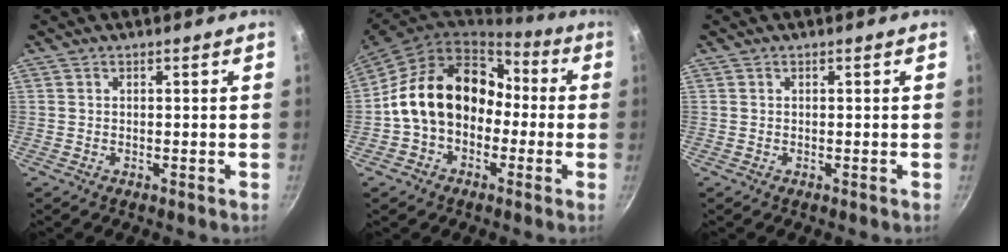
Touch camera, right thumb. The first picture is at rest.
{"total": 17.1, "force": [-0.9, 13.2, 10.7], "torque": [-0.151, 0.066, -0.023]}
{"total": 0.0}